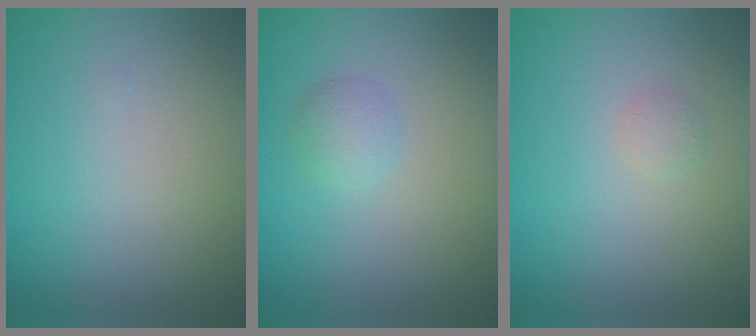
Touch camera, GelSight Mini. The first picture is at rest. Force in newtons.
{"total": 1.6, "press": 1.6, "slide": 0.0}
{"total": 0.7, "press": 0.7, "slide": 0.0}